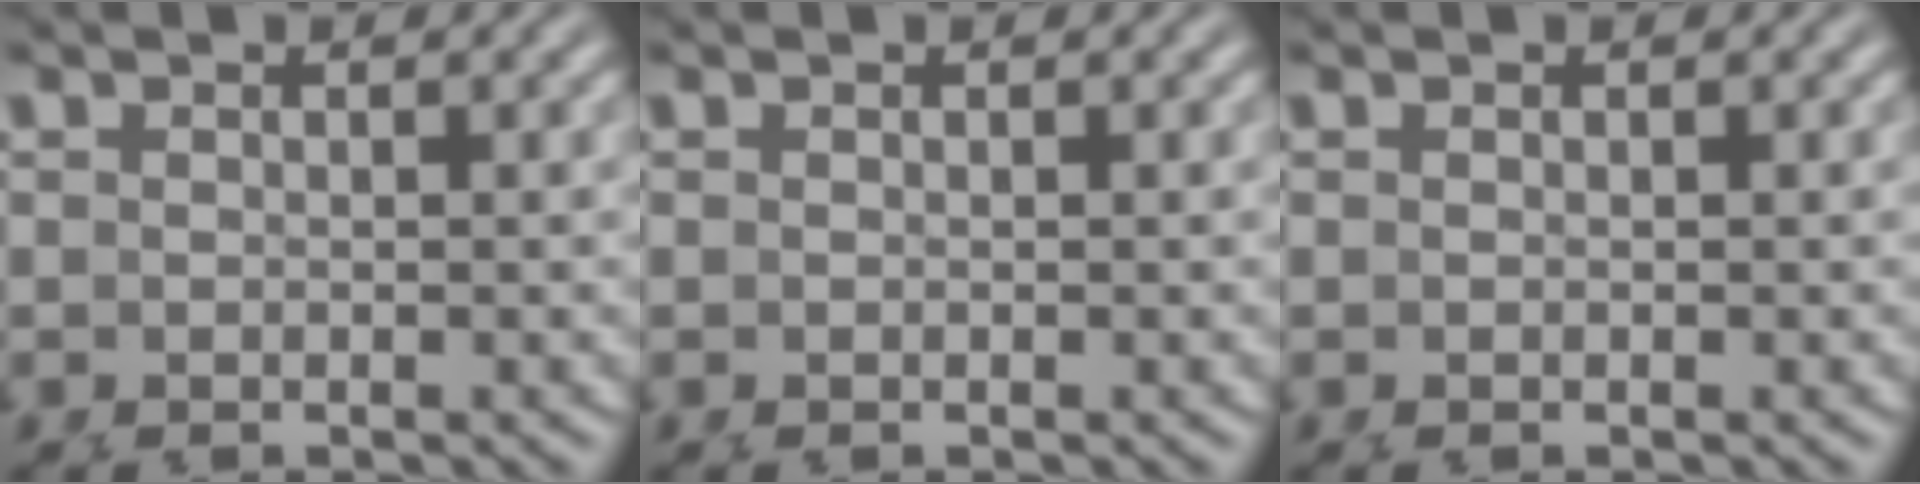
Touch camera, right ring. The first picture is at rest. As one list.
[{"total": 0.0}, {"total": 0.0}]